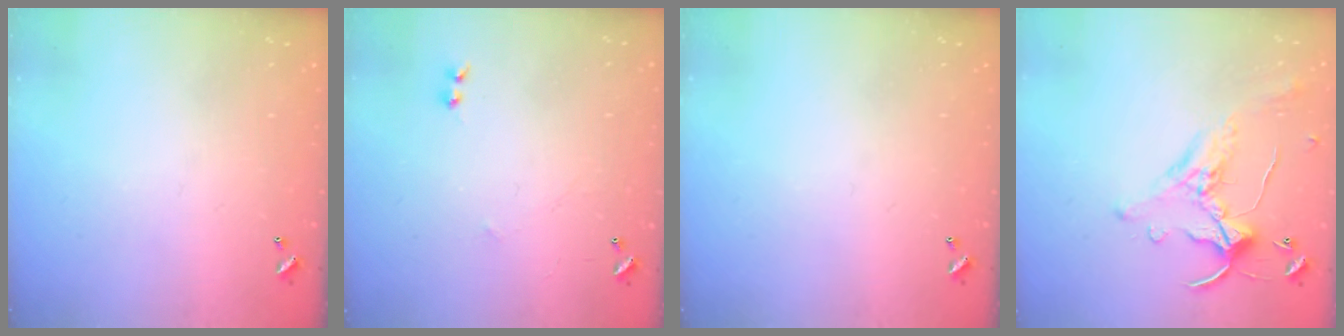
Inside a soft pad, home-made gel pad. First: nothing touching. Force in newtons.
{"total": 1.2, "press": 1.2, "slide": 0.3}
{"total": 0.0}
{"total": 1.1, "press": 0.3, "slide": 1.0}